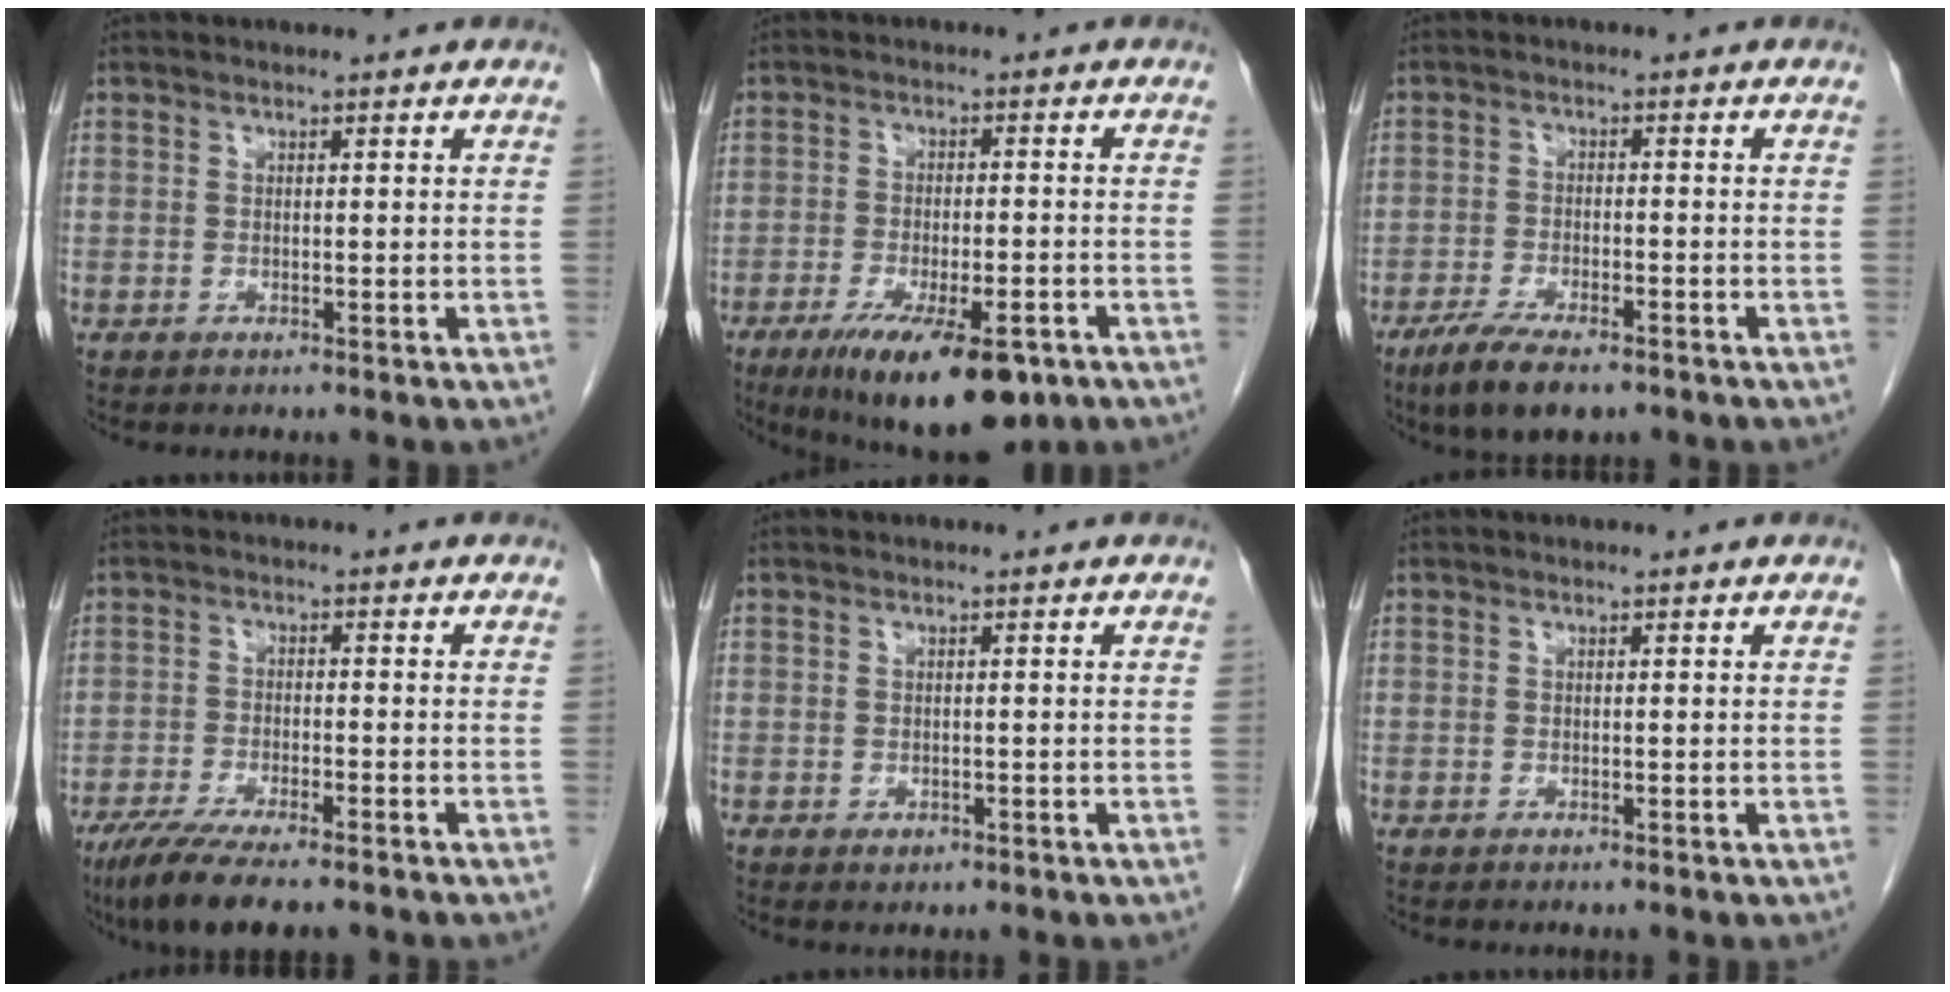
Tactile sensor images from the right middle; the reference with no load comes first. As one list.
[{"total": 14.0, "force": [-8.7, 4.0, 10.1], "torque": [-0.148, -0.020, -0.131]}, {"total": 8.0, "force": [-5.6, 2.3, 5.2], "torque": [-0.091, -0.014, -0.093]}, {"total": 9.7, "force": [-7.4, 1.7, 6.0], "torque": [-0.098, -0.020, -0.118]}, {"total": 0.9, "force": [-0.4, 0.7, 0.4], "torque": [-0.007, 0.001, -0.002]}, {"total": 0.0}]